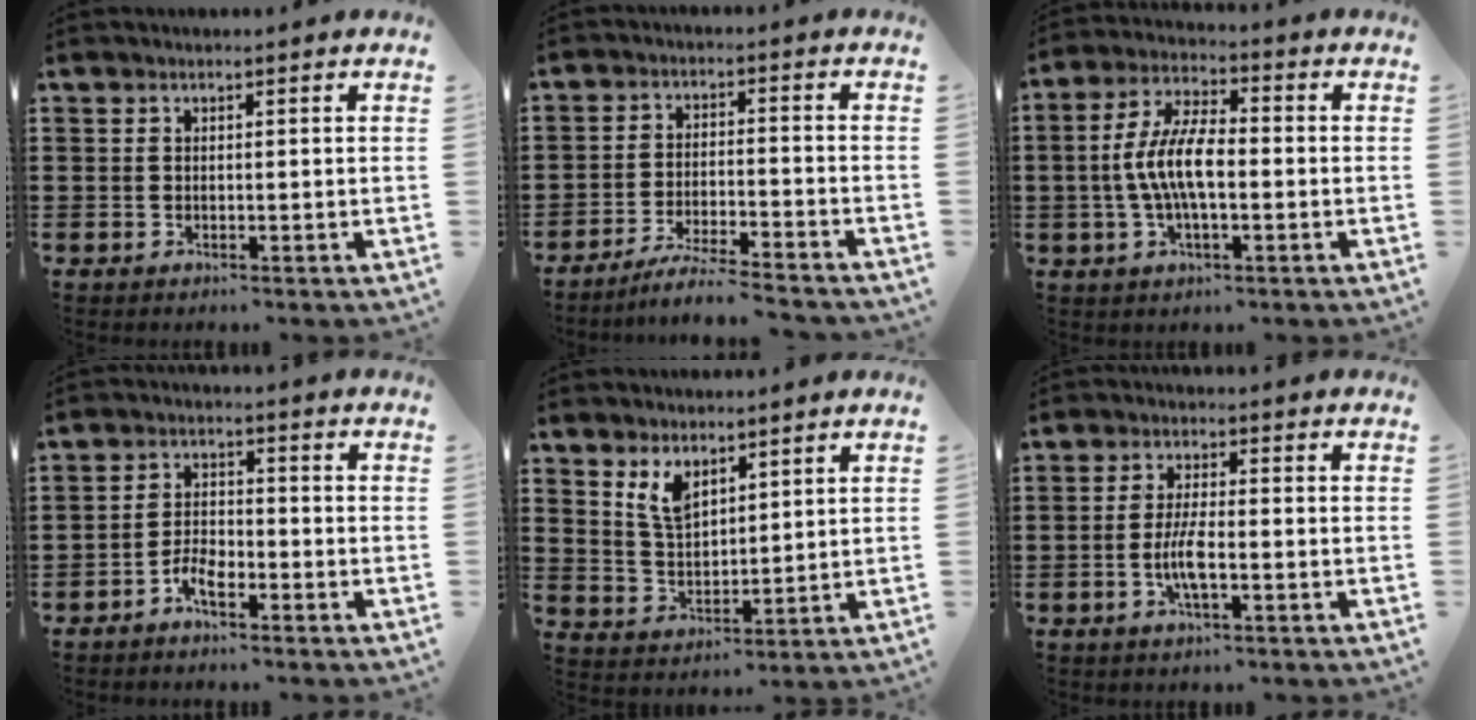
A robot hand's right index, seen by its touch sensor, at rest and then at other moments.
{"total": 4.9, "force": [-4.7, -0.4, 1.5], "torque": [-0.032, -0.010, -0.094]}
{"total": 8.7, "force": [-1.1, 3.3, 7.9], "torque": [-0.172, -0.003, -0.025]}
{"total": 3.6, "force": [-2.5, 1.5, 2.1], "torque": [-0.047, 0.004, -0.051]}
{"total": 5.4, "force": [3.5, 2.6, 3.2], "torque": [-0.073, -0.001, 0.065]}
{"total": 4.8, "force": [-1.3, 1.0, 4.5], "torque": [-0.100, -0.006, -0.029]}